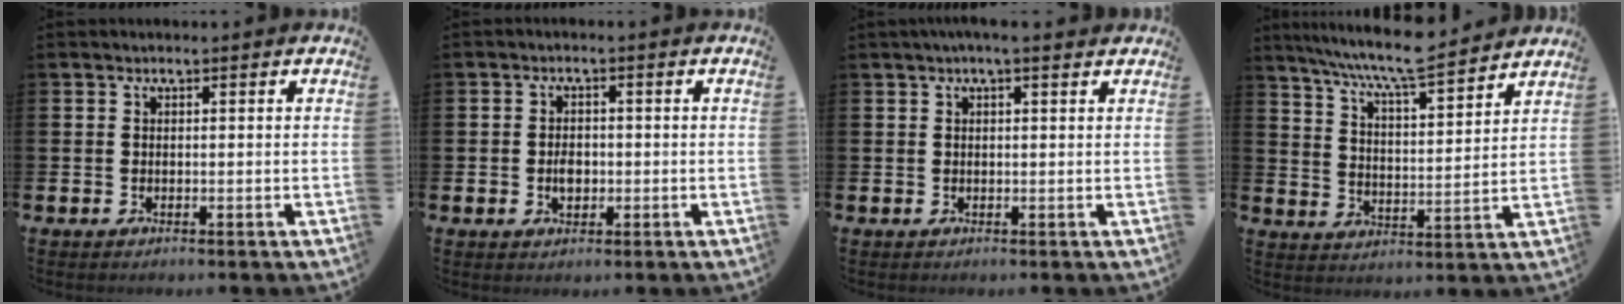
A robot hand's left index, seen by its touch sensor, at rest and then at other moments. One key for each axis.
{"total": 2.6, "fx": -0.5, "fy": 1.8, "fz": 1.8, "tx": -0.025, "ty": 0.002, "tz": -0.012}
{"total": 1.6, "fx": 1.1, "fy": 0.1, "fz": 1.2, "tx": -0.014, "ty": 0.001, "tz": 0.017}
{"total": 8.5, "fx": 7.9, "fy": 0.2, "fz": 3.1, "tx": -0.082, "ty": -0.053, "tz": 0.138}